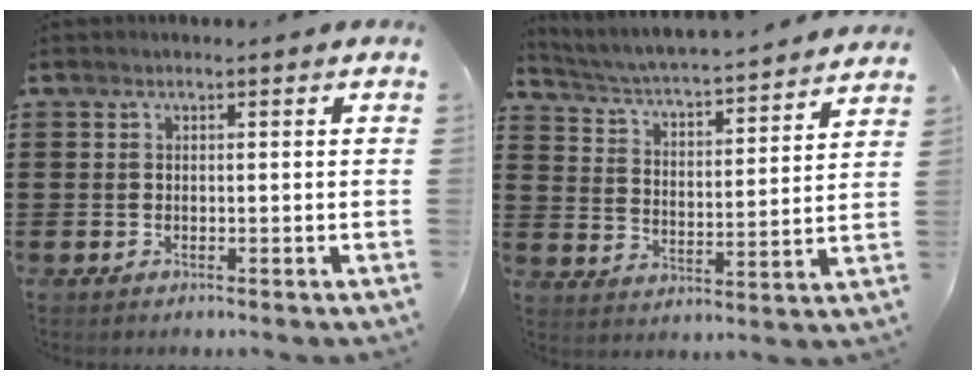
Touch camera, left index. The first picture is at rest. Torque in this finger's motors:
{"motor_torque": [1.11, -1.03, 0.14, 0.03]}